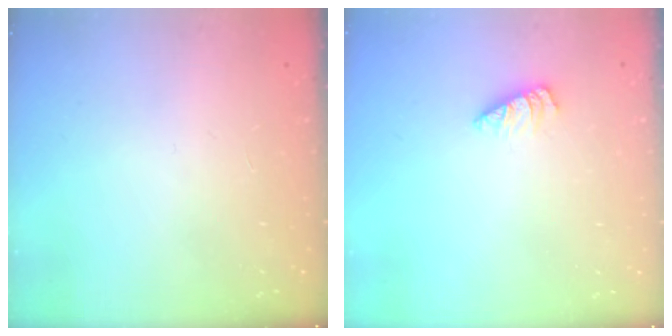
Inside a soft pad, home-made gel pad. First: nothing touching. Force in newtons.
{"total": 1.1, "press": 1.1, "slide": 0.1}